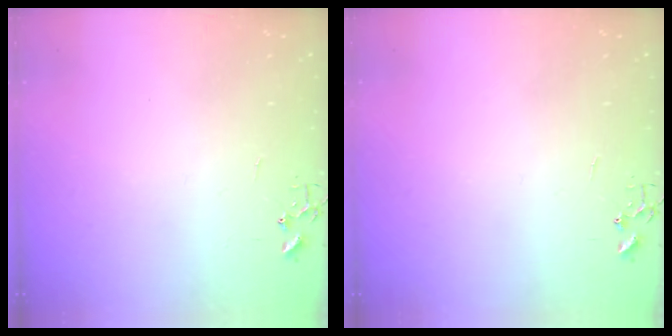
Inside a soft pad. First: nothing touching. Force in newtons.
{"total": 0.0}